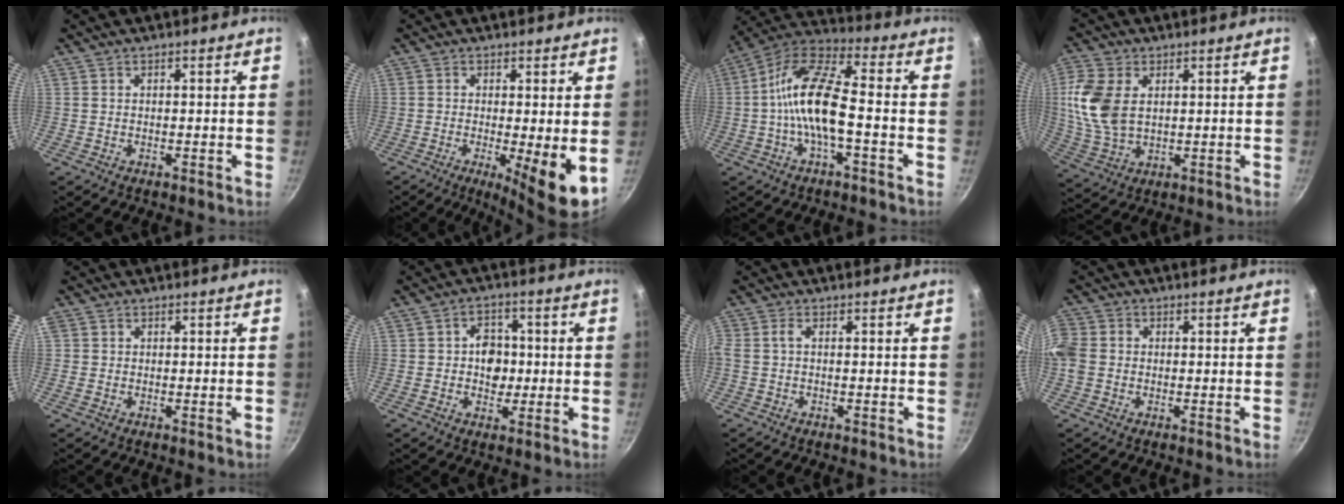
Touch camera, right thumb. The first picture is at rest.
{"total": 7.5, "force": [-1.0, 1.2, 7.3], "torque": [-0.109, -0.014, -0.014]}
{"total": 13.9, "force": [-2.3, 5.0, 12.8], "torque": [-0.243, 0.041, -0.061]}
{"total": 11.7, "force": [2.3, 7.6, 8.6], "torque": [-0.178, -0.006, 0.049]}
{"total": 1.8, "force": [-0.4, 1.3, 1.2], "torque": [-0.018, 0.003, -0.011]}
{"total": 6.8, "force": [-0.1, 5.6, 3.8], "torque": [-0.018, 0.005, -0.007]}
{"total": 2.0, "force": [-0.3, 0.7, 1.9], "torque": [-0.052, 0.006, -0.008]}
{"total": 6.8, "force": [-0.9, 5.7, 3.7], "torque": [-0.082, 0.009, -0.033]}